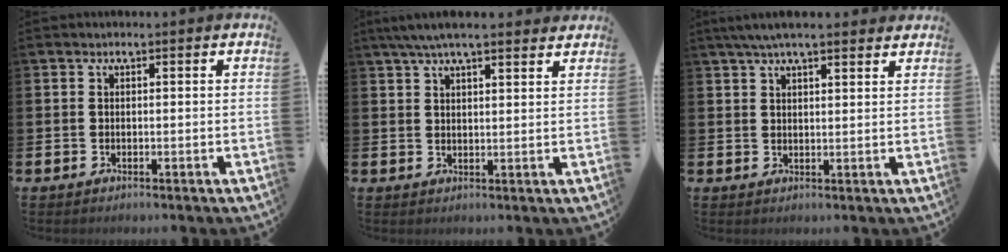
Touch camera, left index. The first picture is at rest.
{"total": 5.5, "force": [4.8, 0.9, 2.5], "torque": [-0.059, -0.007, 0.088]}
{"total": 4.8, "force": [4.1, 0.8, 2.3], "torque": [-0.051, -0.006, 0.073]}